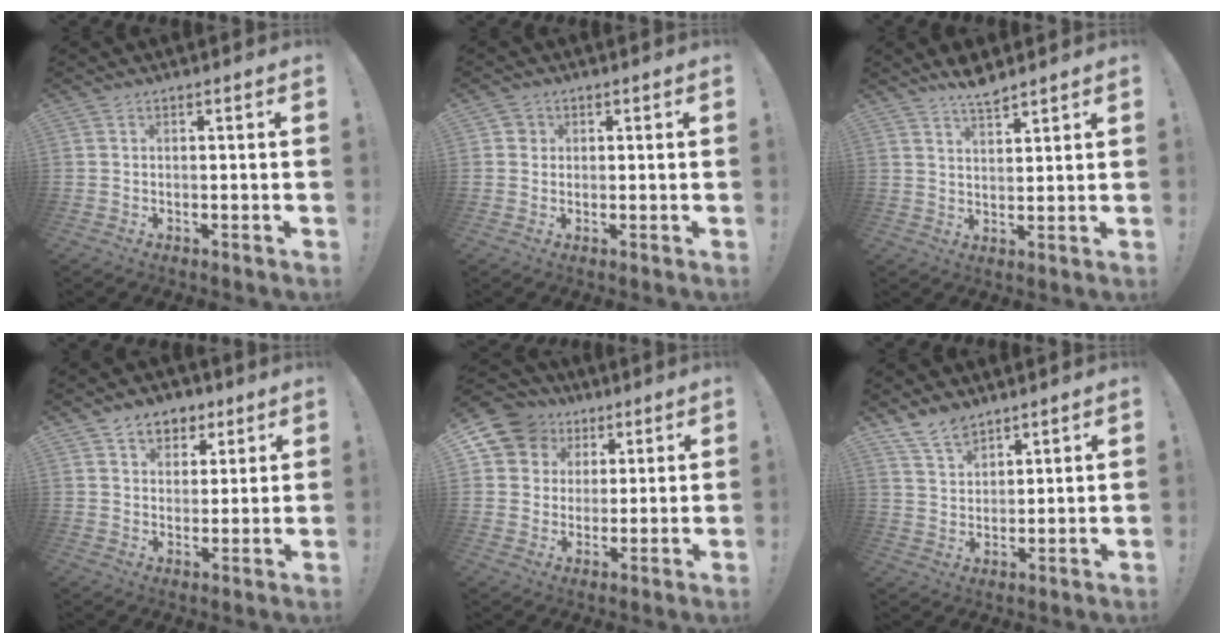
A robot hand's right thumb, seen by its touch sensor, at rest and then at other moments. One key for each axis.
{"total": 2.2, "fx": 0.3, "fy": 2.1, "fz": 0.4, "tx": 0.000, "ty": 0.003, "tz": 0.005}
{"total": 5.3, "fx": 4.6, "fy": 1.1, "fz": 2.3, "tx": -0.039, "ty": -0.030, "tz": 0.081}
{"total": 7.7, "fx": 4.5, "fy": 5.8, "fz": 2.3, "tx": -0.024, "ty": -0.025, "tz": 0.085}
{"total": 10.7, "fx": 4.9, "fy": 9.1, "fz": 3.0, "tx": -0.050, "ty": -0.023, "tz": 0.099}
{"total": 9.9, "fx": 7.8, "fy": 5.5, "fz": 2.5, "tx": -0.044, "ty": -0.053, "tz": 0.153}